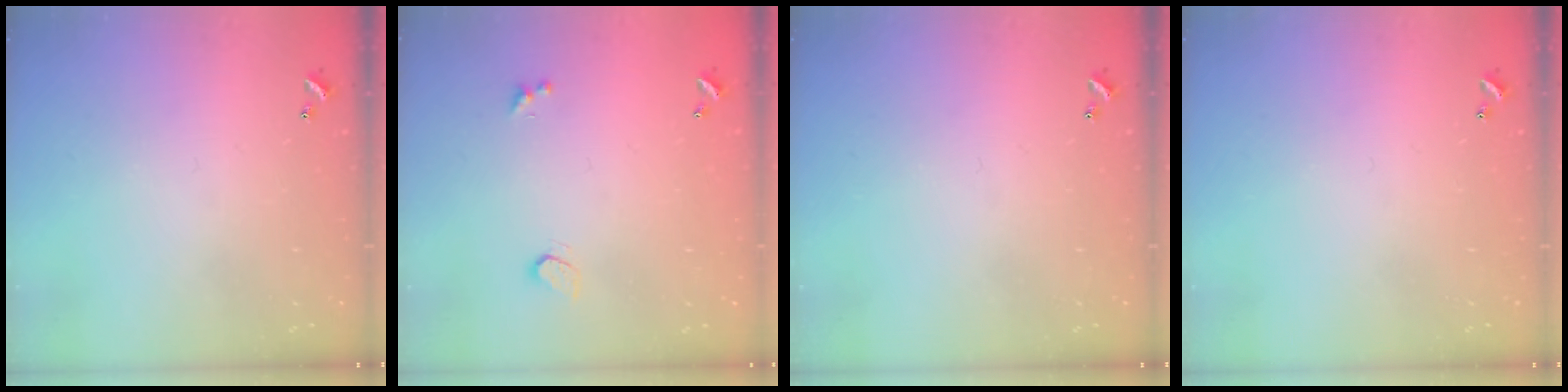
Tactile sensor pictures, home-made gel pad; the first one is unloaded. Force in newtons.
{"total": 0.9, "press": 0.8, "slide": 0.4}
{"total": 0.0}
{"total": 0.0}